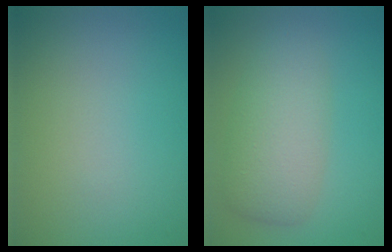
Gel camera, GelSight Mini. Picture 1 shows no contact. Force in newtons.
{"total": 5.0, "press": 5.0, "slide": 0.2}